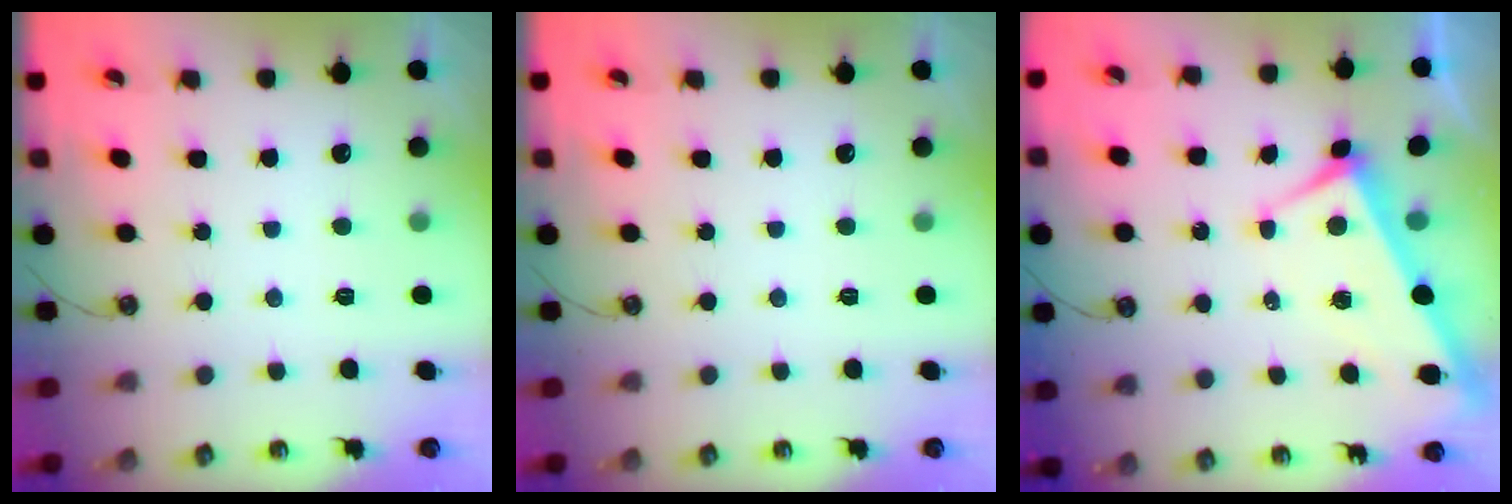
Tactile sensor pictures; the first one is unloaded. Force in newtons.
{"total": 0.0}
{"total": 2.5, "press": 2.4, "slide": 0.8}